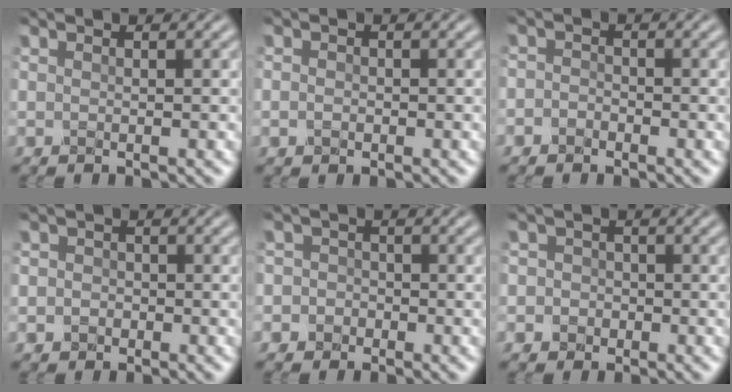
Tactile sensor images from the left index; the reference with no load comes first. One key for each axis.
{"total": 1.0, "fx": -0.3, "fy": 0.8, "fz": 0.5, "tx": -0.008, "ty": -0.002, "tz": -0.008}
{"total": 1.2, "fx": -0.7, "fy": 0.9, "fz": 0.3, "tx": 0.004, "ty": 0.002, "tz": -0.020}
{"total": 2.0, "fx": -0.2, "fy": 1.9, "fz": 0.7, "tx": 0.009, "ty": 0.003, "tz": -0.021}
{"total": 3.4, "fx": -1.0, "fy": 3.2, "fz": 0.6, "tx": 0.019, "ty": 0.010, "tz": -0.045}
{"total": 3.6, "fx": -0.5, "fy": 3.5, "fz": 0.9, "tx": 0.014, "ty": 0.014, "tz": -0.038}